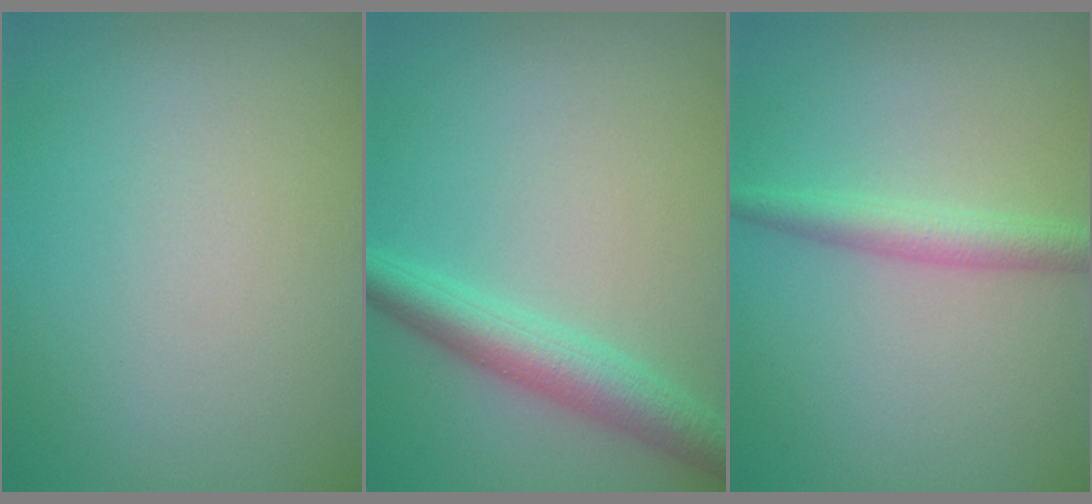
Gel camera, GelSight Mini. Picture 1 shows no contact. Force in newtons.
{"total": 4.2, "press": 4.2, "slide": 0.1}
{"total": 2.5, "press": 2.5, "slide": 0.0}